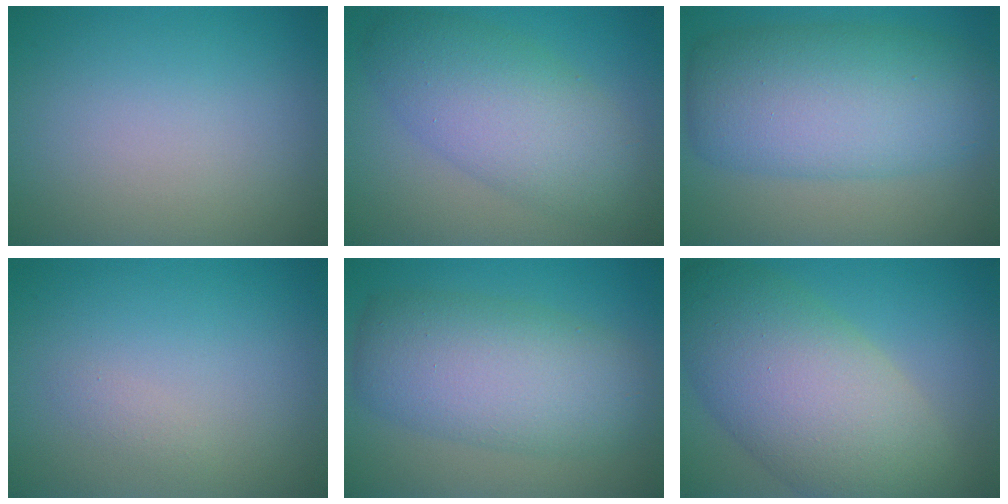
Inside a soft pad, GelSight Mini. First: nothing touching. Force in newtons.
{"total": 6.9, "press": 6.9, "slide": 0.2}
{"total": 9.7, "press": 9.7, "slide": 0.2}
{"total": 0.7, "press": 0.7, "slide": 0.1}
{"total": 8.0, "press": 8.0, "slide": 0.3}
{"total": 11.2, "press": 11.2, "slide": 0.3}